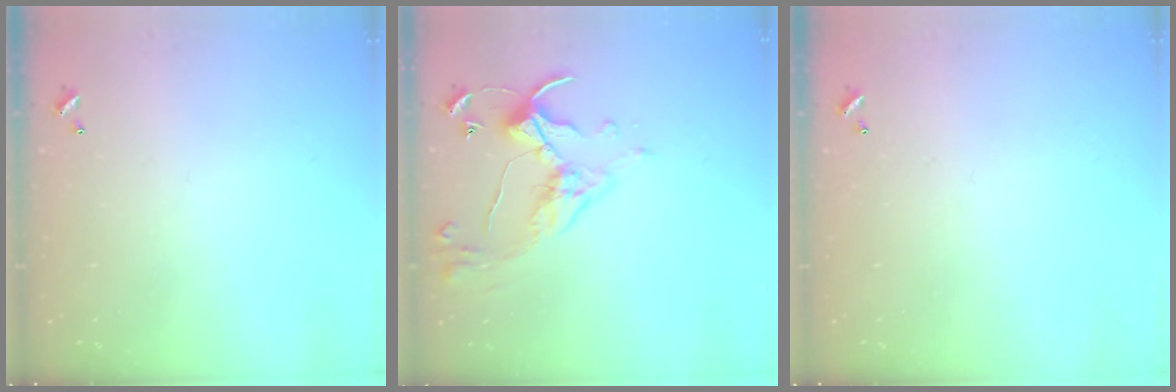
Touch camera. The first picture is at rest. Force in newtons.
{"total": 5.7, "press": 5.7, "slide": 0.7}
{"total": 0.0}